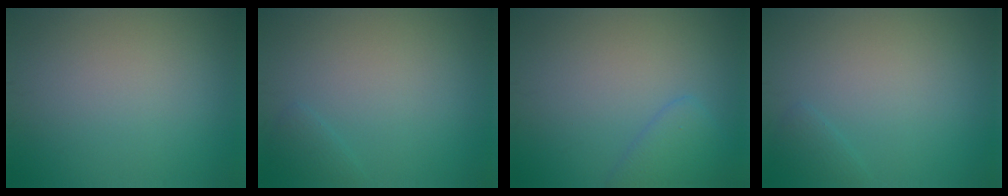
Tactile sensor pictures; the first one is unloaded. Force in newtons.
{"total": 0.9, "press": 0.9, "slide": 0.1}
{"total": 2.5, "press": 2.5, "slide": 0.2}
{"total": 0.9, "press": 0.9, "slide": 0.1}